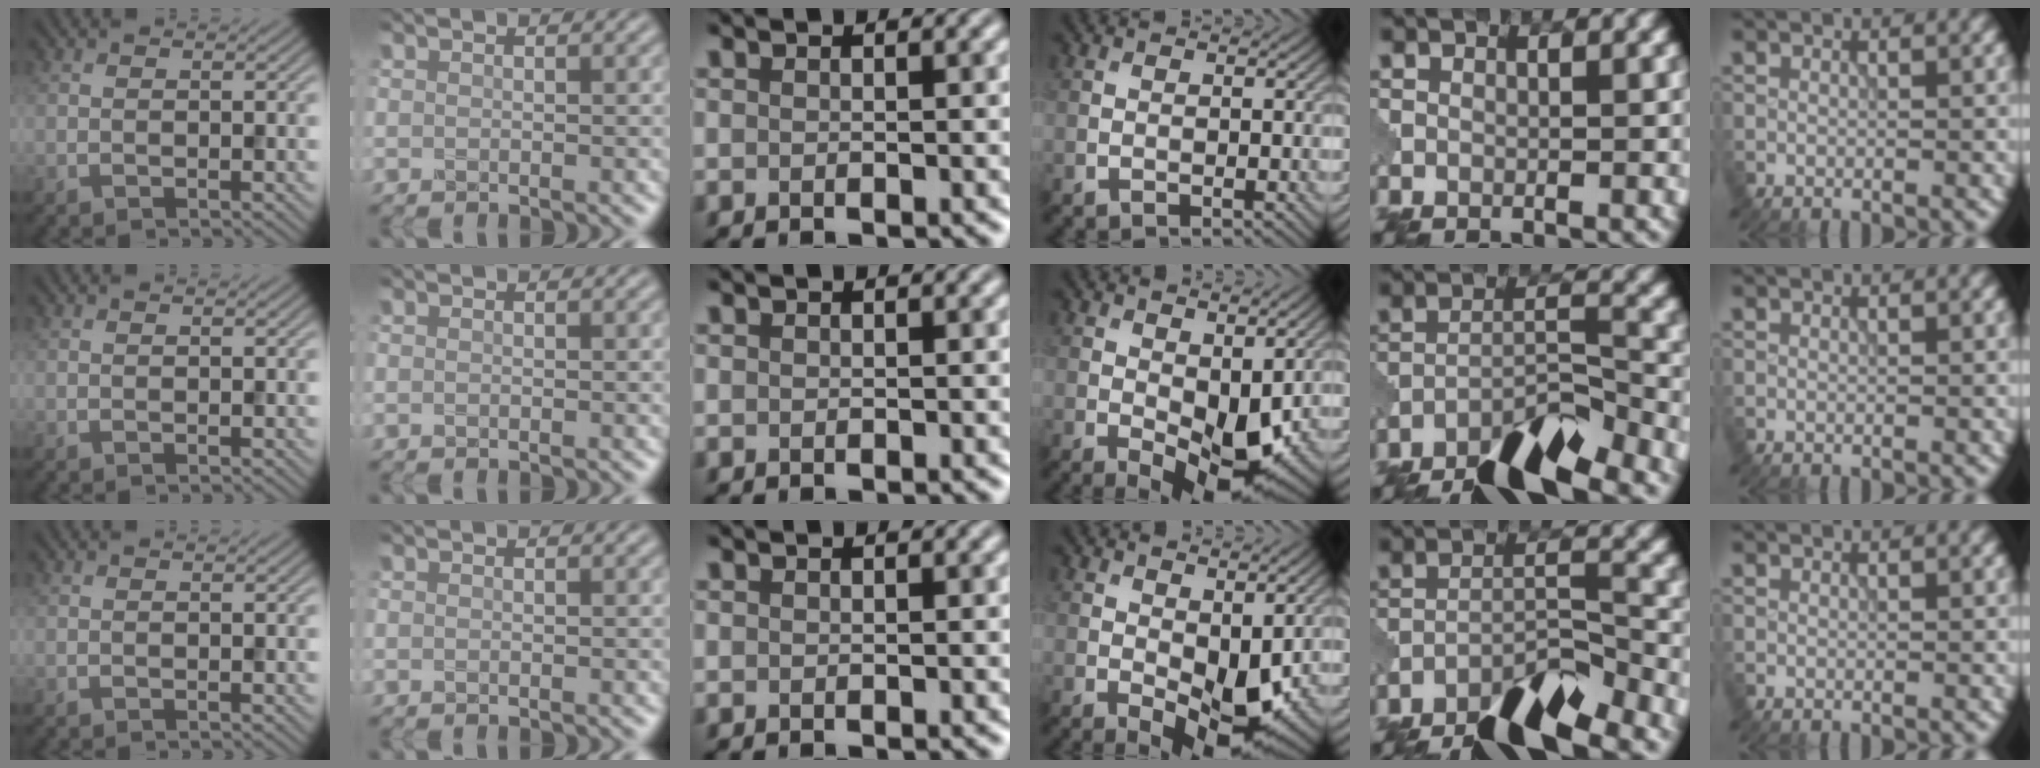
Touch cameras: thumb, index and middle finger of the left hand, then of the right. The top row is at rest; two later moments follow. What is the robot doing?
{"motion": "extract", "object": "pin"}